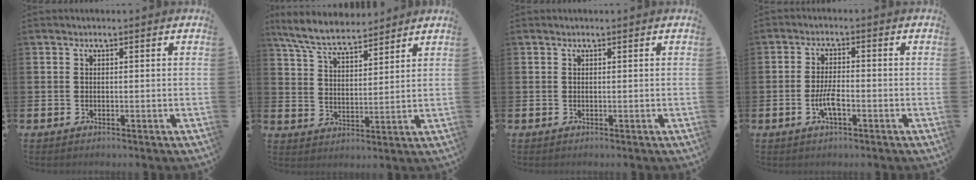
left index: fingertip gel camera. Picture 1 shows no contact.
{"total": 7.0, "force": [6.5, 1.2, 2.1], "torque": [-0.069, -0.028, 0.118]}
{"total": 0.0}
{"total": 3.8, "force": [-1.3, 1.3, 3.3], "torque": [-0.069, 0.005, -0.024]}